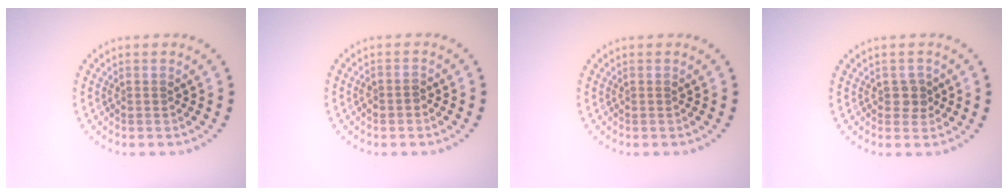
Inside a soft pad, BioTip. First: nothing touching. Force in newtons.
{"total": 0.8, "press": 0.7, "slide": 0.4}
{"total": 0.0}
{"total": 1.4, "press": 1.3, "slide": 0.5}